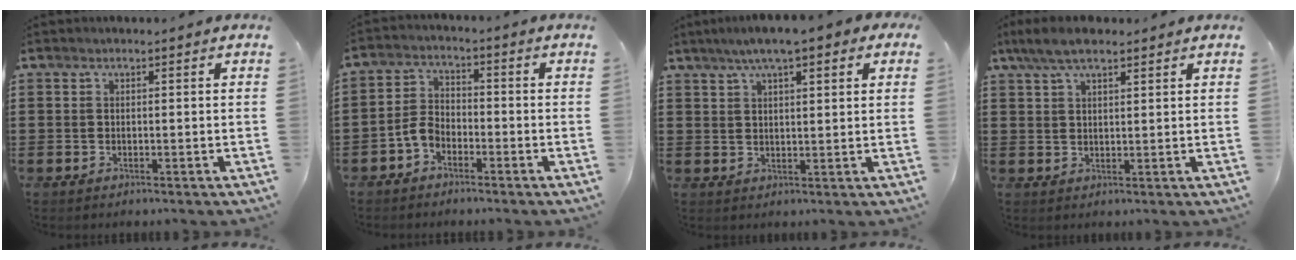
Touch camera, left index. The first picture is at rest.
{"total": 4.0, "force": [-2.8, 2.2, 1.9], "torque": [-0.058, 0.004, -0.061]}
{"total": 5.5, "force": [3.6, 0.8, 4.1], "torque": [-0.086, 0.007, 0.062]}
{"total": 5.6, "force": [3.9, 1.8, 3.6], "torque": [-0.079, 0.001, 0.073]}